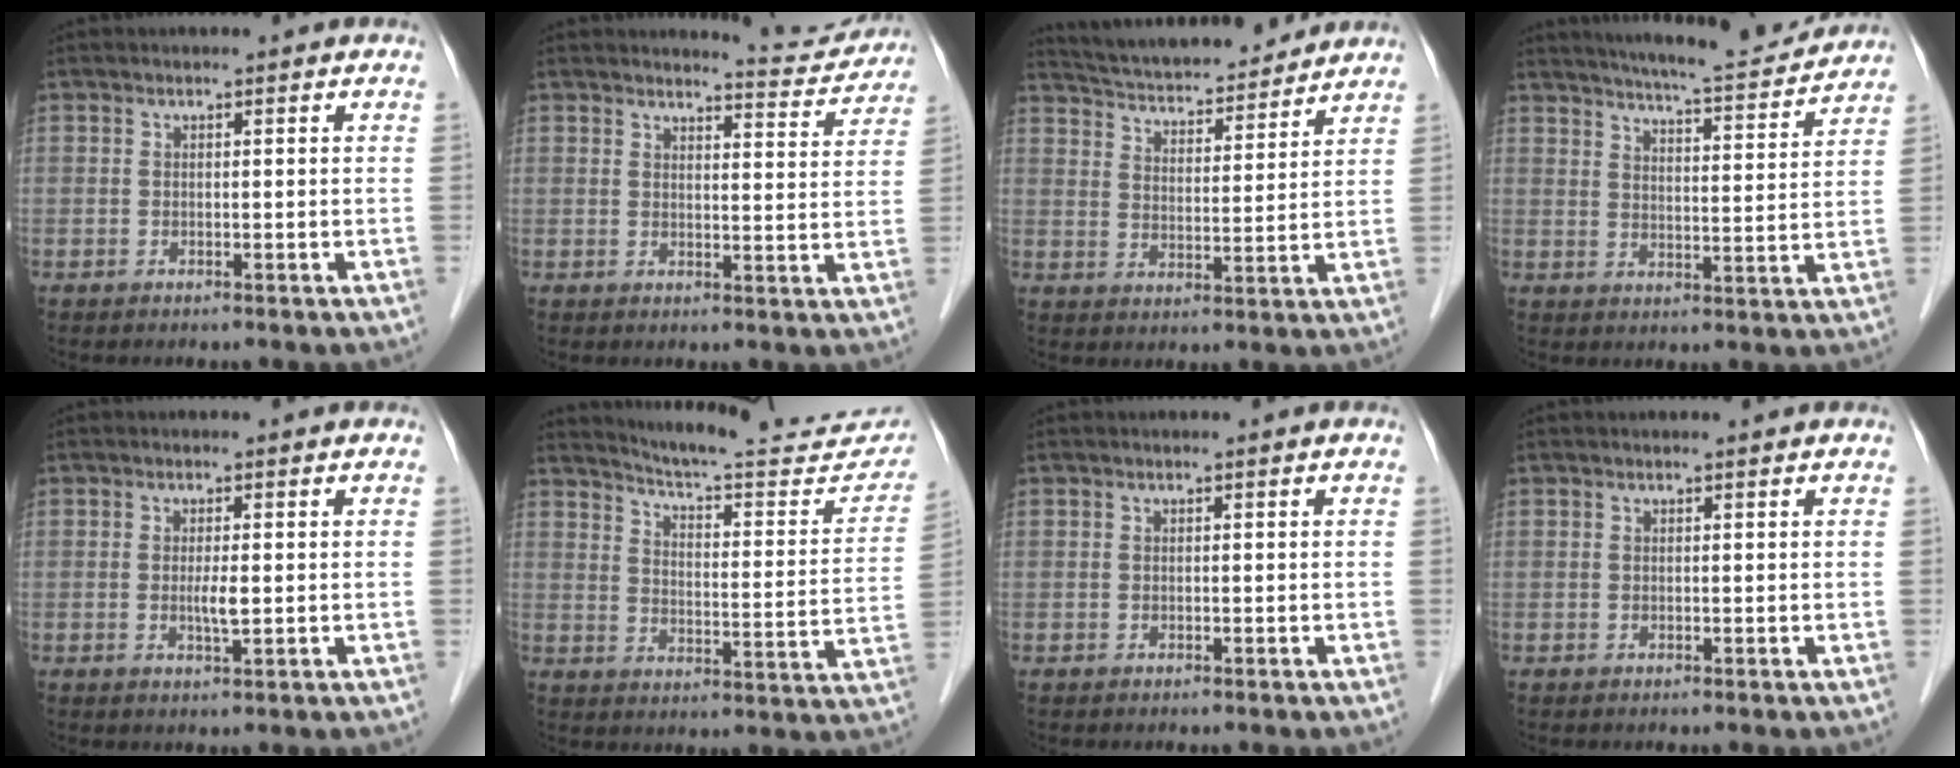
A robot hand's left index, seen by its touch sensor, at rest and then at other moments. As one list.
[{"total": 6.1, "force": [6.1, 0.3, -0.4], "torque": [0.001, -0.023, 0.064]}, {"total": 15.9, "force": [14.9, 2.5, 5.1], "torque": [-0.086, 0.018, 0.227]}, {"total": 13.9, "force": [13.0, 0.8, 4.7], "torque": [-0.074, -0.004, 0.175]}, {"total": 2.2, "force": [0.0, 0.3, 2.1], "torque": [-0.043, -0.003, 0.000]}, {"total": 20.9, "force": [19.8, 2.3, 6.3], "torque": [-0.079, -0.066, 0.246]}, {"total": 0.0}, {"total": 0.6, "force": [0.6, 0.0, 0.2], "torque": [-0.007, 0.002, 0.007]}]